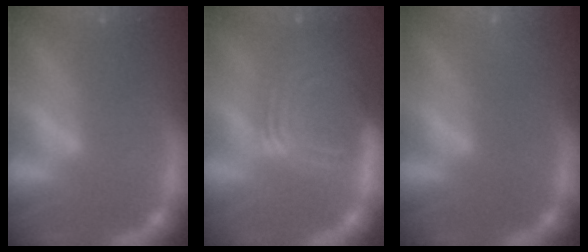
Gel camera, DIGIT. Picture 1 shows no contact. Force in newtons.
{"total": 10.0}
{"total": 0.9}